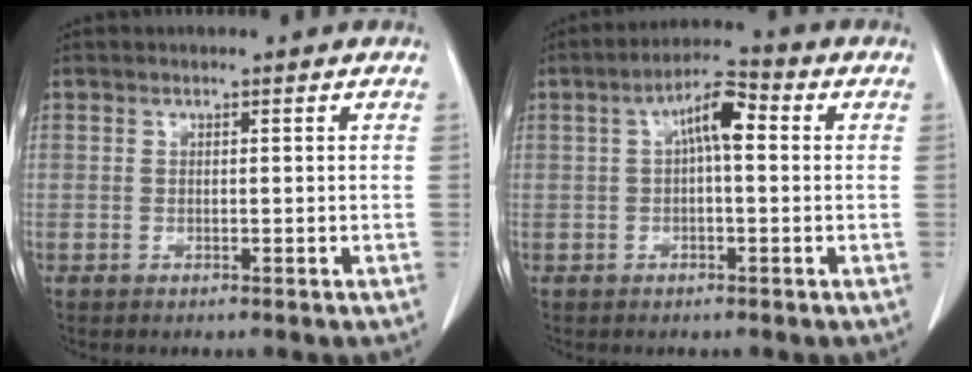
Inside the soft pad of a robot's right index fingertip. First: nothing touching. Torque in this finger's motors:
{"motor_torque": [0.68, -0.10, 0.36, 0.10]}